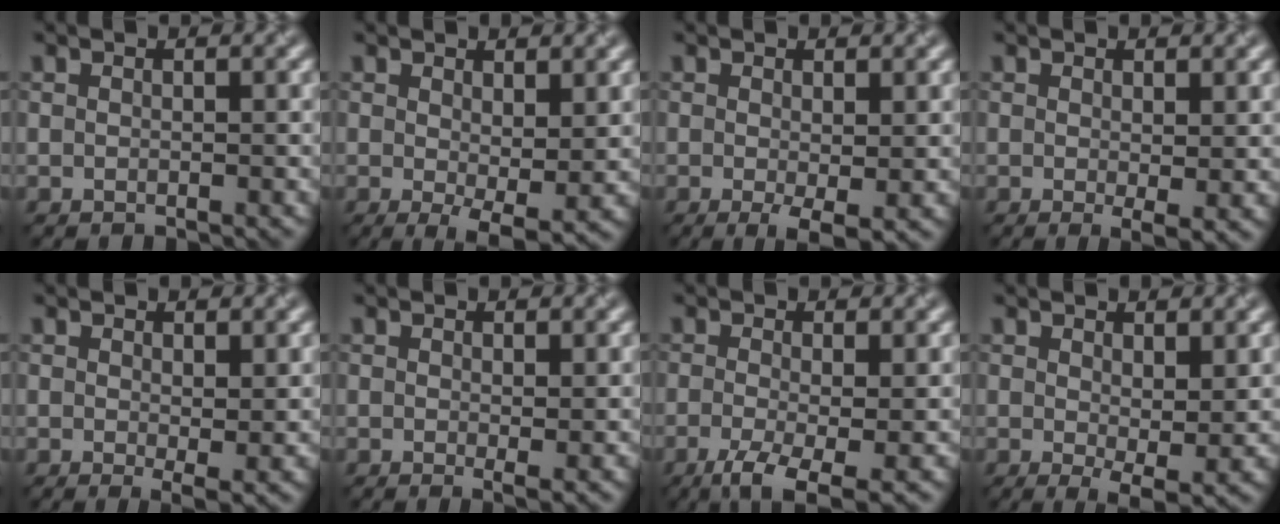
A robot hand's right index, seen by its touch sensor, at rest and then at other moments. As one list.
[{"total": 3.5, "force": [0.3, 1.3, 3.3], "torque": [-0.054, -0.014, 0.010]}, {"total": 2.5, "force": [-0.5, 0.5, 2.4], "torque": [-0.044, -0.012, -0.006]}, {"total": 1.8, "force": [0.1, 0.3, 1.8], "torque": [-0.028, -0.014, 0.007]}, {"total": 2.1, "force": [0.4, 0.6, 2.0], "torque": [-0.032, -0.014, 0.013]}, {"total": 1.3, "force": [0.2, 0.2, 1.3], "torque": [-0.019, -0.009, 0.006]}, {"total": 5.4, "force": [-2.2, 1.7, 4.6], "torque": [-0.095, -0.012, -0.036]}, {"total": 3.6, "force": [0.6, 1.4, 3.3], "torque": [-0.053, -0.014, 0.016]}]